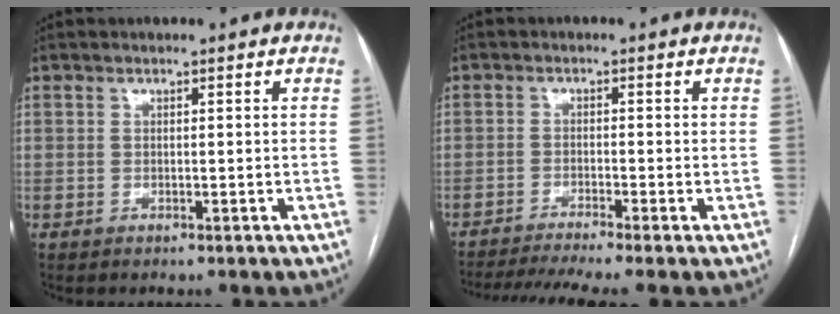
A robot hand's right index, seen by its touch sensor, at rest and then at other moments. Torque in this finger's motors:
{"motor_torque": [1.18, -0.96, 0.27, 0.06]}